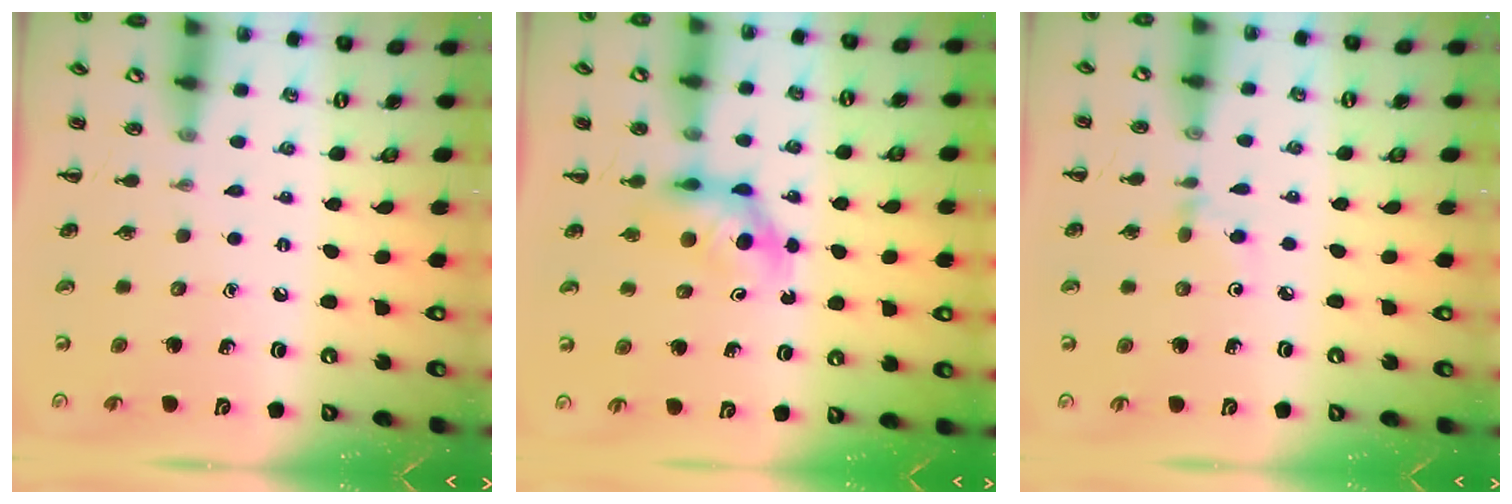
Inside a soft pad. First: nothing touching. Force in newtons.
{"total": 5.1, "press": 5.0, "slide": 0.7}
{"total": 3.4, "press": 3.2, "slide": 1.2}